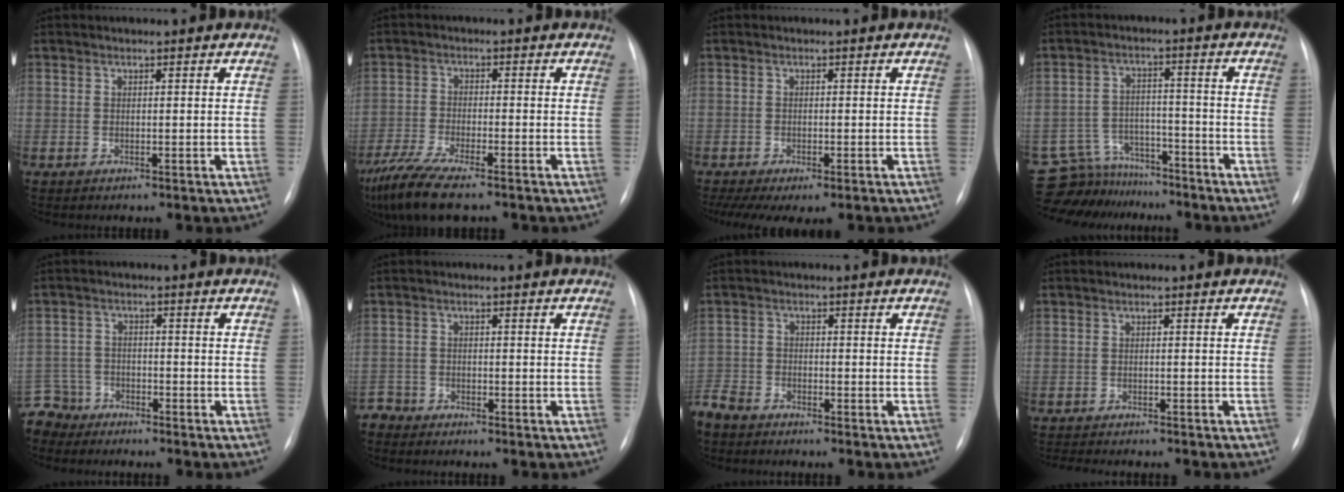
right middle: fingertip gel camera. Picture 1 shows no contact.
{"total": 10.6, "force": [-8.2, 1.9, 6.4], "torque": [-0.124, -0.025, -0.139]}
{"total": 9.7, "force": [-7.0, 3.4, 5.9], "torque": [-0.101, -0.003, -0.099]}
{"total": 11.1, "force": [-10.1, 4.5, 0.7], "torque": [-0.022, 0.024, -0.160]}
{"total": 6.6, "force": [-5.8, 3.1, -0.5], "torque": [0.011, 0.001, -0.113]}
{"total": 2.6, "force": [-2.4, 0.8, -0.8], "torque": [0.016, -0.003, -0.047]}
{"total": 5.7, "force": [-5.1, 2.2, 1.2], "torque": [-0.022, -0.012, -0.102]}
{"total": 7.9, "force": [-7.1, 1.6, 3.1], "torque": [-0.041, -0.002, -0.096]}